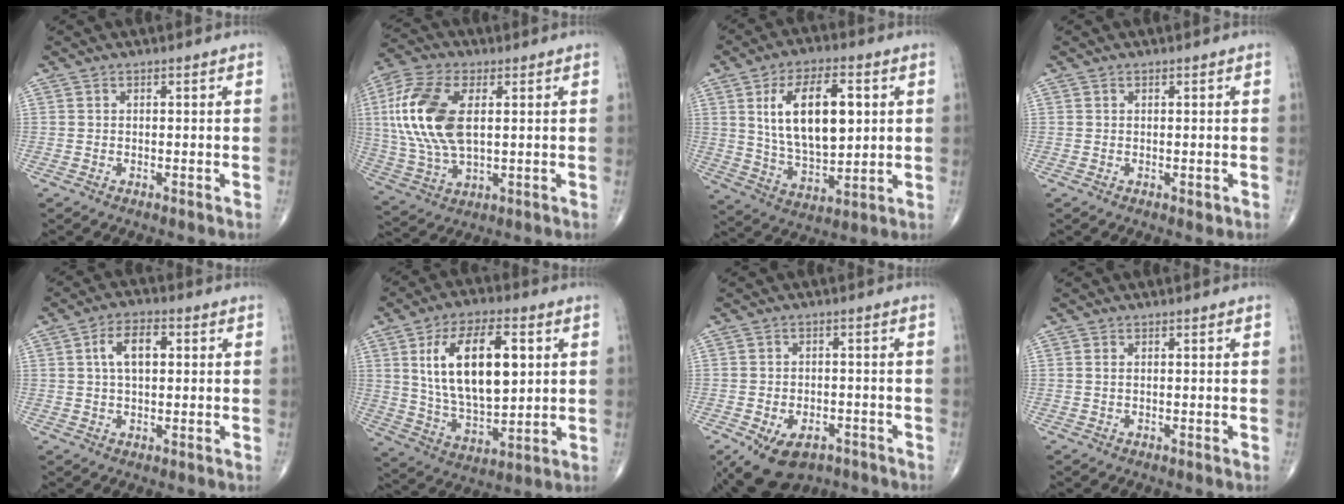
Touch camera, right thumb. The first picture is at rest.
{"total": 17.3, "force": [3.0, 9.0, 14.5], "torque": [-0.316, 0.000, 0.058]}
{"total": 16.8, "force": [3.9, 8.4, 14.1], "torque": [-0.218, -0.011, 0.076]}
{"total": 0.8, "force": [0.1, 0.6, 0.6], "torque": [-0.007, -0.002, 0.003]}
{"total": 6.8, "force": [1.4, 3.6, 5.6], "torque": [-0.093, 0.012, 0.022]}
{"total": 18.8, "force": [4.5, 9.2, 15.8], "torque": [-0.253, -0.011, 0.086]}
{"total": 10.6, "force": [-6.2, 6.7, 5.4], "torque": [-0.085, 0.024, -0.087]}
{"total": 0.6, "force": [0.2, 0.3, 0.5], "torque": [-0.012, 0.005, 0.004]}